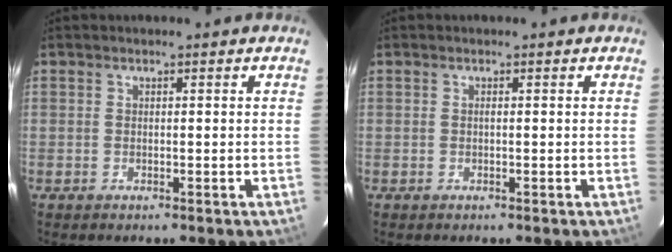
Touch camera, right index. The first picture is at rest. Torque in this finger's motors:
{"motor_torque": [0.10, 0.04, 0.10, 0.02]}